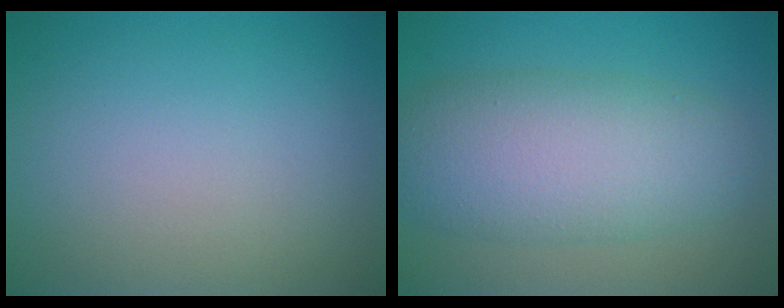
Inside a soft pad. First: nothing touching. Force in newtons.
{"total": 7.7, "press": 7.7, "slide": 0.2}